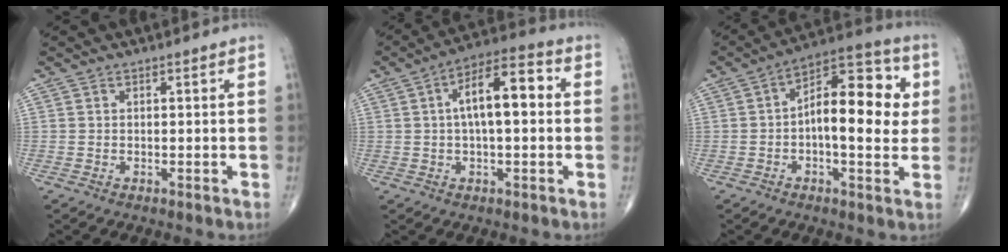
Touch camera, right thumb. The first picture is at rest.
{"total": 11.9, "force": [1.6, 4.9, 10.8], "torque": [-0.169, 0.030, 0.016]}
{"total": 15.5, "force": [1.1, 7.2, 13.7], "torque": [-0.177, 0.026, 0.006]}